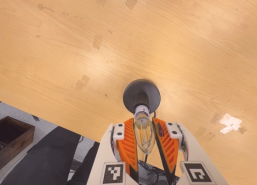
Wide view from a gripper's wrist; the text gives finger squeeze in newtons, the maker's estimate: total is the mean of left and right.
{"total": 12.4, "left": 11.6, "right": 13.2}